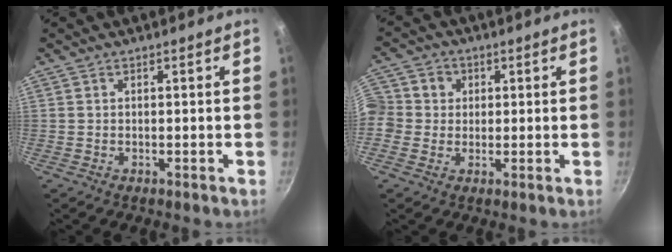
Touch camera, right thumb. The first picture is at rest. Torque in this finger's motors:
{"motor_torque": [0.24, 0.28, 0.48, -0.04, 0.15]}